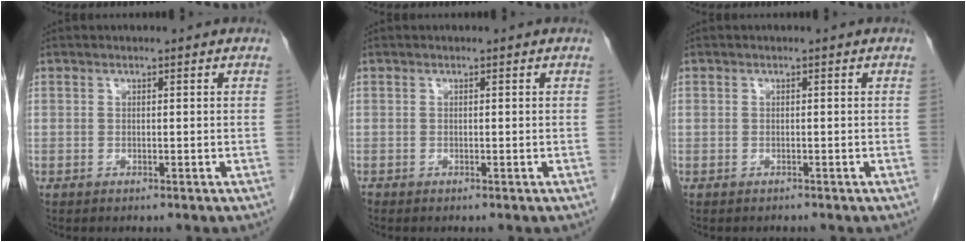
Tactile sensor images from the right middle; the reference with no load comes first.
{"total": 0.0}
{"total": 0.5, "force": [-0.4, 0.4, 0.2], "torque": [-0.013, -0.002, -0.008]}